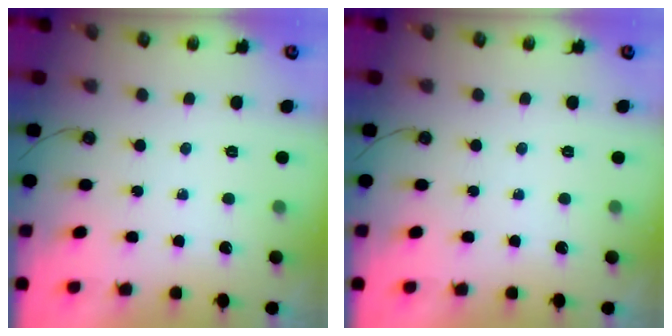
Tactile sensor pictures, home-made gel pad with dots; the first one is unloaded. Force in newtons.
{"total": 0.0}